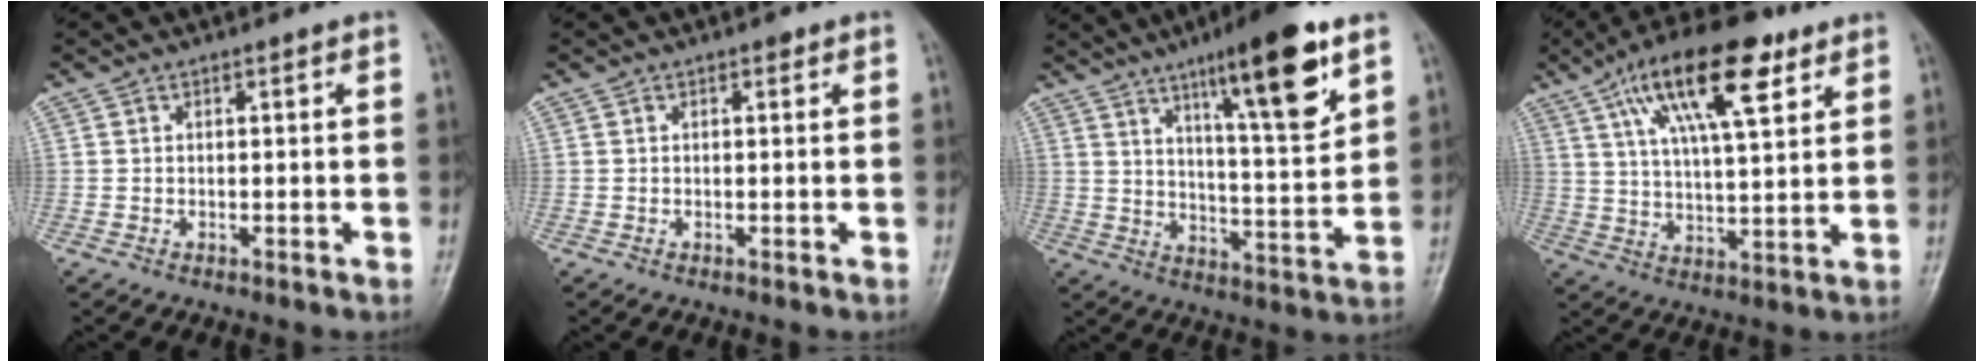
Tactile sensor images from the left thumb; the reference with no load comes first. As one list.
[{"total": 0.6, "force": [0.3, 0.4, 0.3], "torque": [0.000, 0.000, 0.000]}, {"total": 16.6, "force": [9.3, 3.1, 13.4], "torque": [-0.191, -0.048, 0.148]}, {"total": 17.7, "force": [8.8, 6.2, 14.0], "torque": [-0.216, -0.014, 0.147]}]